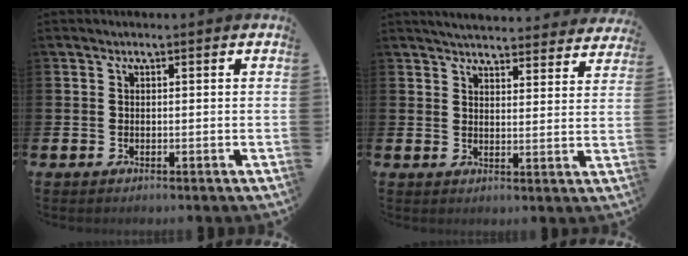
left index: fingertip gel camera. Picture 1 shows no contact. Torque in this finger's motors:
{"motor_torque": [0.91, -1.23, 0.54, 0.07]}